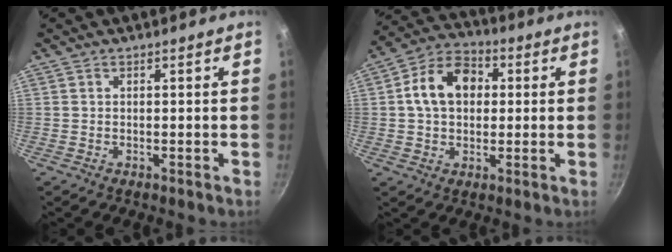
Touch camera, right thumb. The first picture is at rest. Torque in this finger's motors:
{"motor_torque": [0.66, 2.46, 1.09, -0.07, 0.06]}